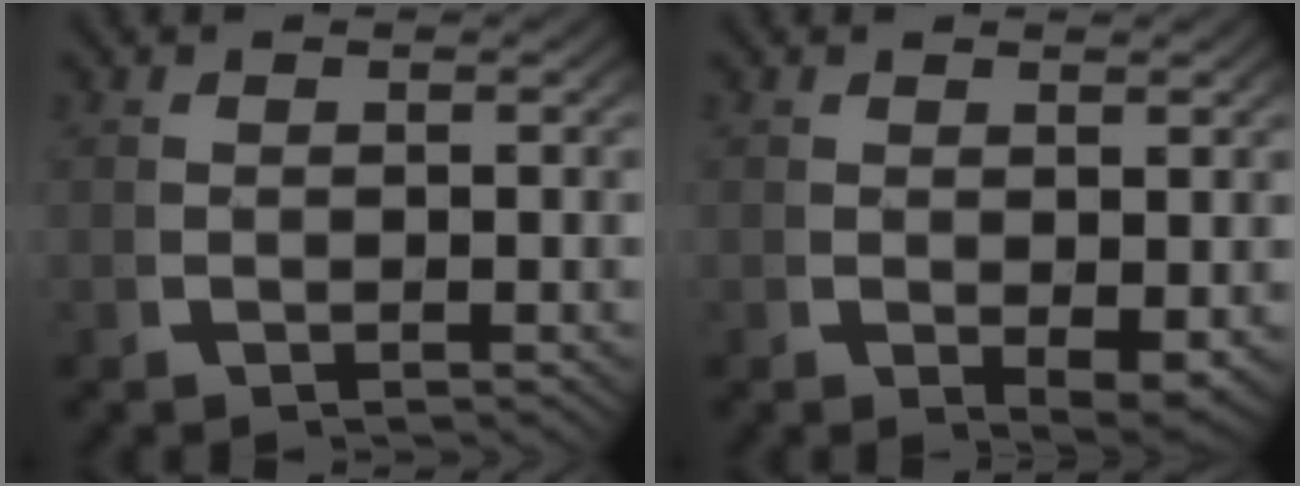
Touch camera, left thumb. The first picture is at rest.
{"total": 2.0, "force": [0.2, 0.9, 1.8], "torque": [-0.024, -0.013, 0.010]}